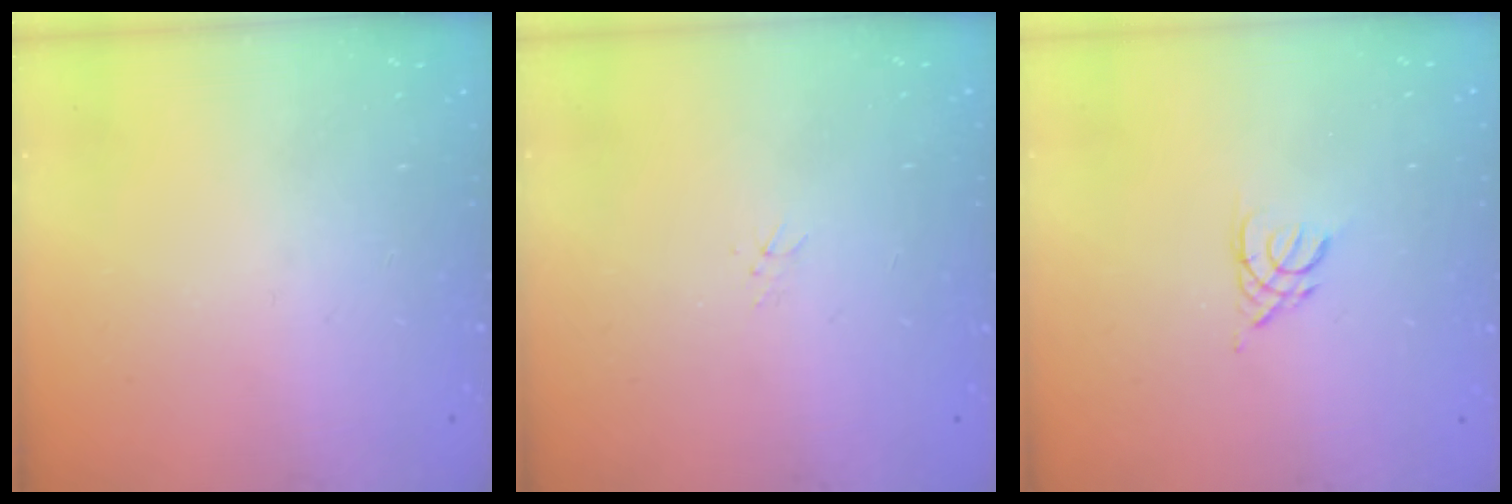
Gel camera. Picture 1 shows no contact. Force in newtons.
{"total": 1.5, "press": 1.5, "slide": 0.2}
{"total": 3.6, "press": 3.5, "slide": 0.7}